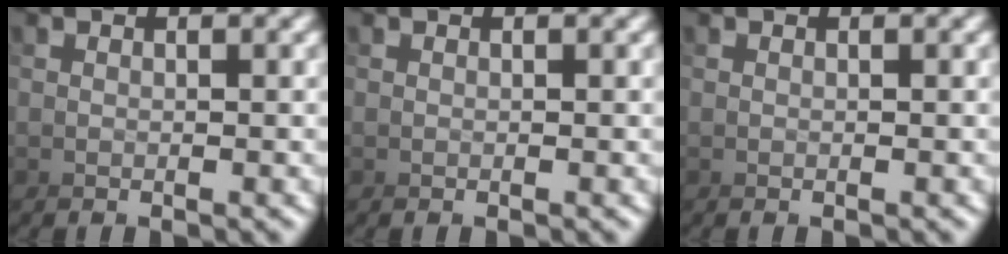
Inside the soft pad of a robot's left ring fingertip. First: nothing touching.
{"total": 0.0}
{"total": 0.0}